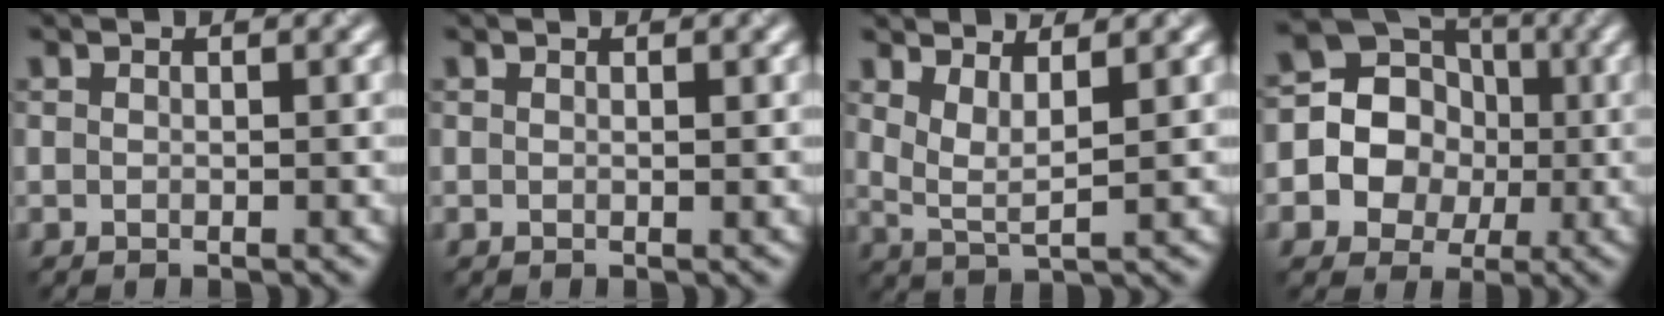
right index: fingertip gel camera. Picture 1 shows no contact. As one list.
[{"total": 0.5, "force": [0.2, 0.2, 0.4], "torque": [0.001, 0.001, 0.003]}, {"total": 2.1, "force": [1.4, 0.4, 1.6], "torque": [-0.034, -0.003, 0.037]}, {"total": 11.0, "force": [-0.9, 10.4, 3.4], "torque": [-0.087, 0.048, -0.035]}]